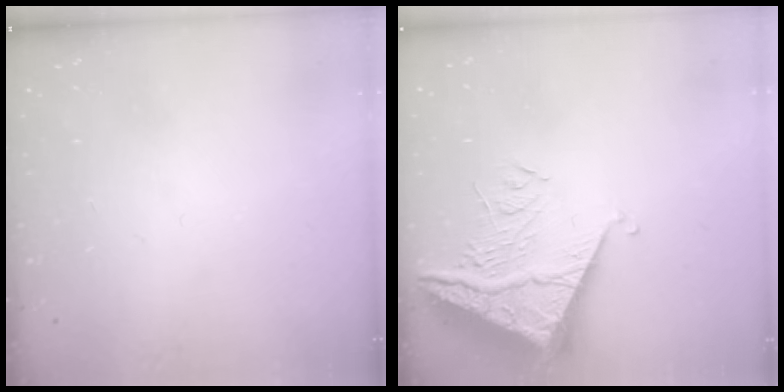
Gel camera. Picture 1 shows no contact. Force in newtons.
{"total": 8.8, "press": 8.7, "slide": 0.8}